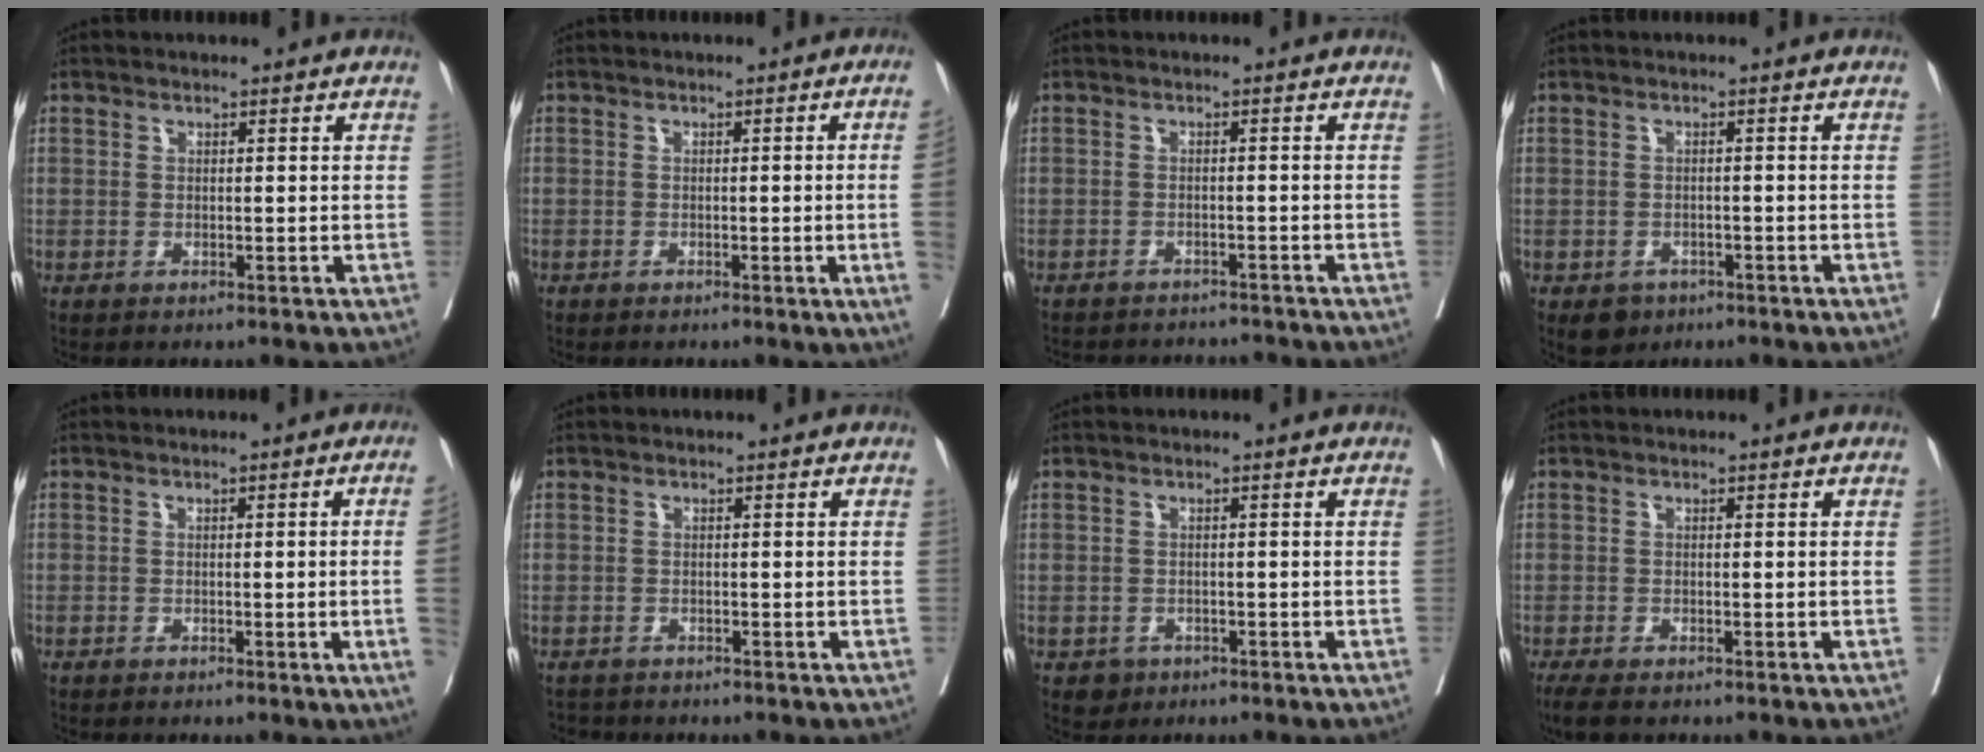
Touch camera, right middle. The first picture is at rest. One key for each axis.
{"total": 3.6, "fx": -0.6, "fy": -1.2, "fz": 3.3, "tx": -0.039, "ty": -0.007, "tz": -0.007}
{"total": 9.0, "fx": -8.5, "fy": 2.3, "fz": 1.7, "tx": -0.030, "ty": 0.007, "tz": -0.103}
{"total": 3.1, "fx": -1.9, "fy": 2.3, "fz": 0.8, "tx": -0.008, "ty": 0.003, "tz": -0.023}
{"total": 3.8, "fx": -0.6, "fy": -1.3, "fz": 3.5, "tx": -0.041, "ty": -0.007, "tz": -0.008}
{"total": 1.9, "fx": -1.7, "fy": 0.7, "fz": 0.0, "tx": -0.005, "ty": -0.004, "tz": -0.028}
{"total": 2.0, "fx": -1.1, "fy": 1.7, "fz": 0.3, "tx": -0.002, "ty": 0.006, "tz": -0.014}
{"total": 4.2, "fx": -3.2, "fy": 1.4, "fz": 2.4, "tx": -0.044, "ty": -0.014, "tz": -0.049}